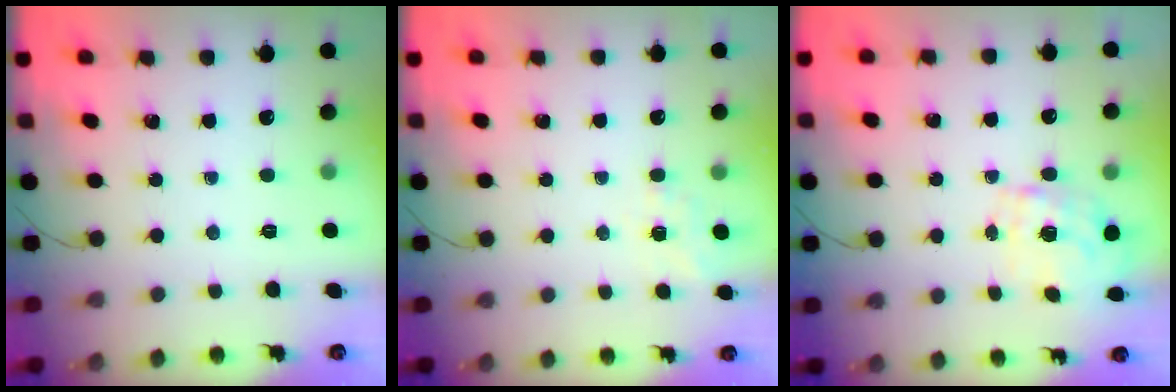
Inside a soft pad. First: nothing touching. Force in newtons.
{"total": 6.1, "press": 5.9, "slide": 1.6}
{"total": 2.1, "press": 0.6, "slide": 2.0}